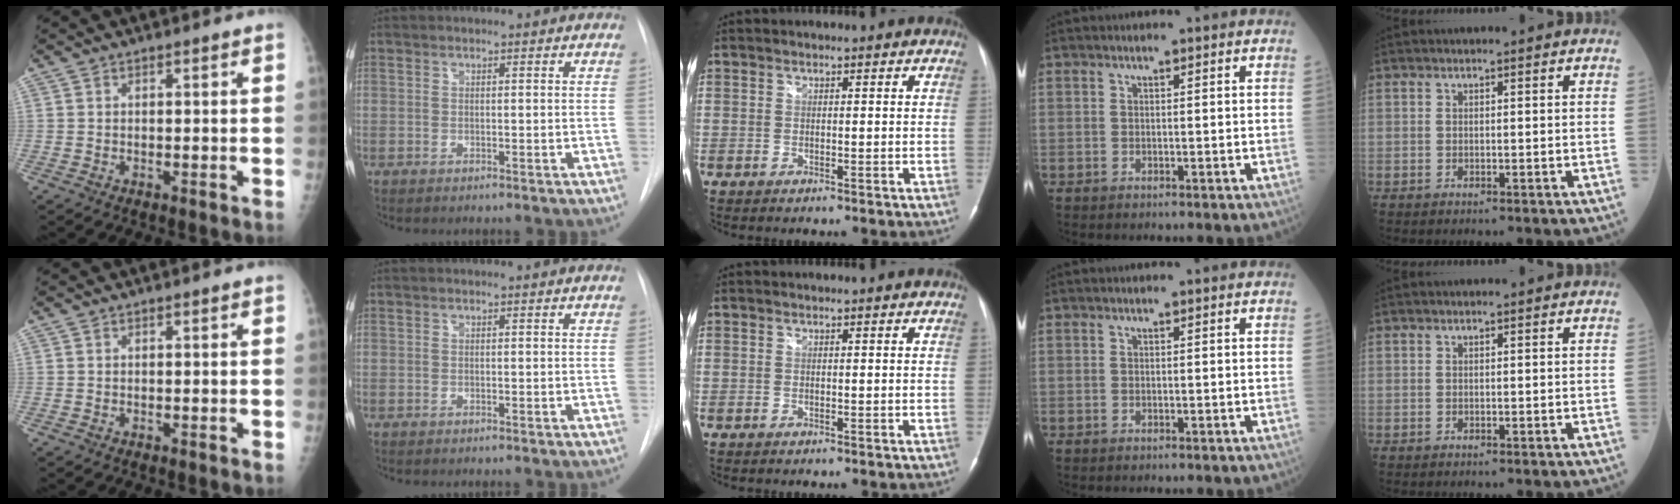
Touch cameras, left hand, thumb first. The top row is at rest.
{}